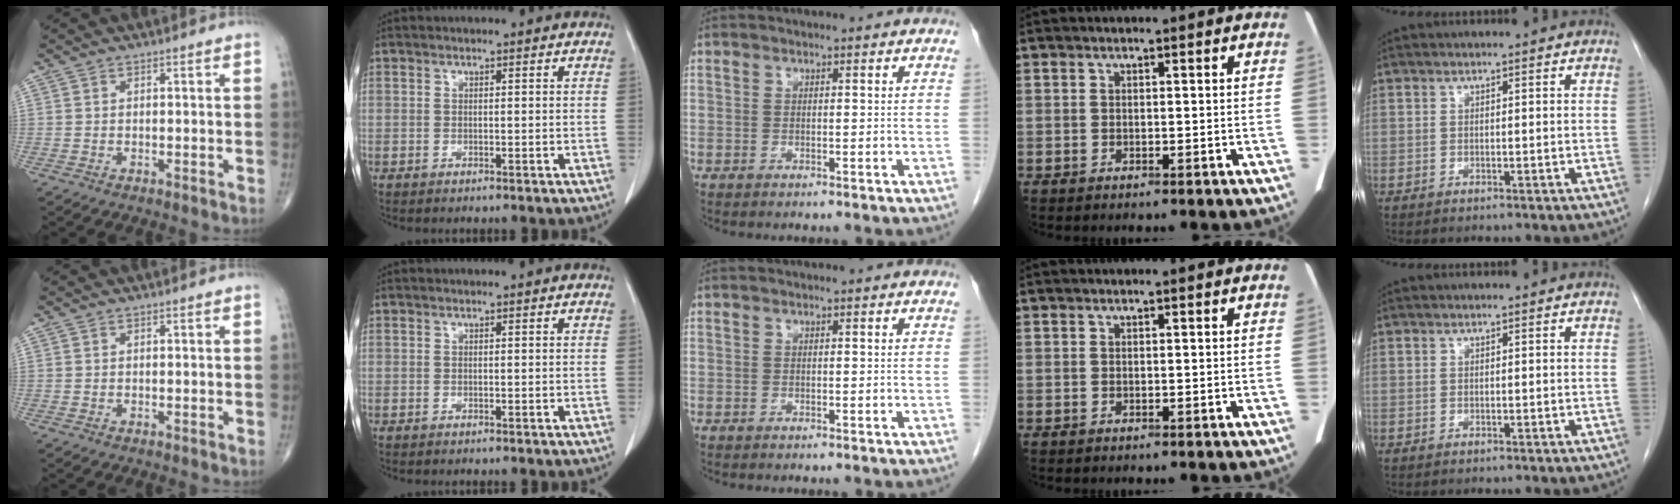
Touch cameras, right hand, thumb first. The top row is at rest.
{}